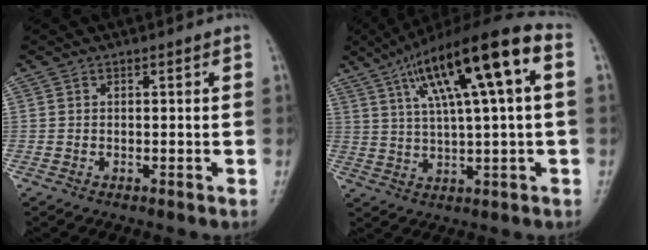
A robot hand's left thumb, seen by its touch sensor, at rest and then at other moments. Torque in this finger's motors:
{"motor_torque": [2.18, 2.30, 2.18, -0.59, 0.47]}